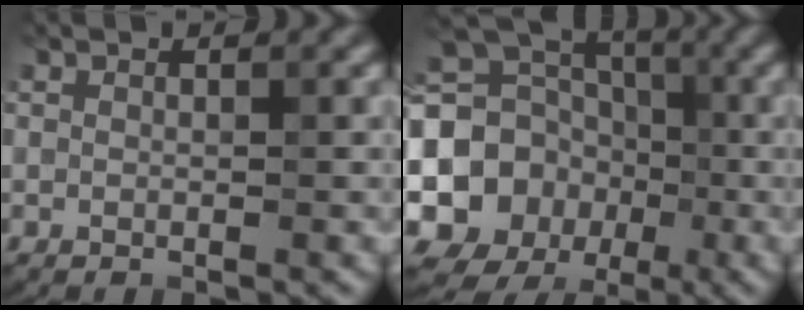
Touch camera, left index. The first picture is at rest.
{"total": 15.7, "force": [-2.4, 14.3, 6.0], "torque": [-0.122, -0.001, -0.075]}